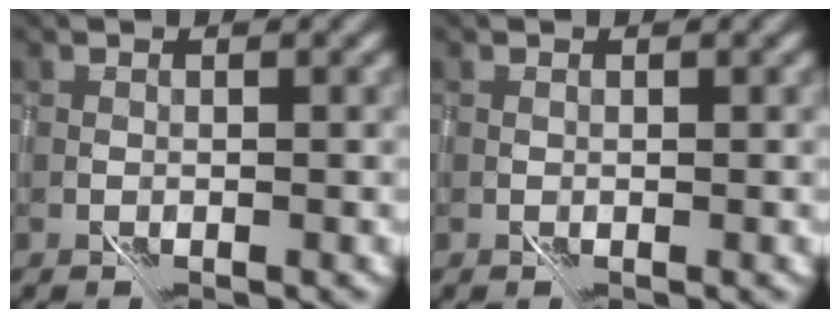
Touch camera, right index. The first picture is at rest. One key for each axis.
{"total": 0.0}